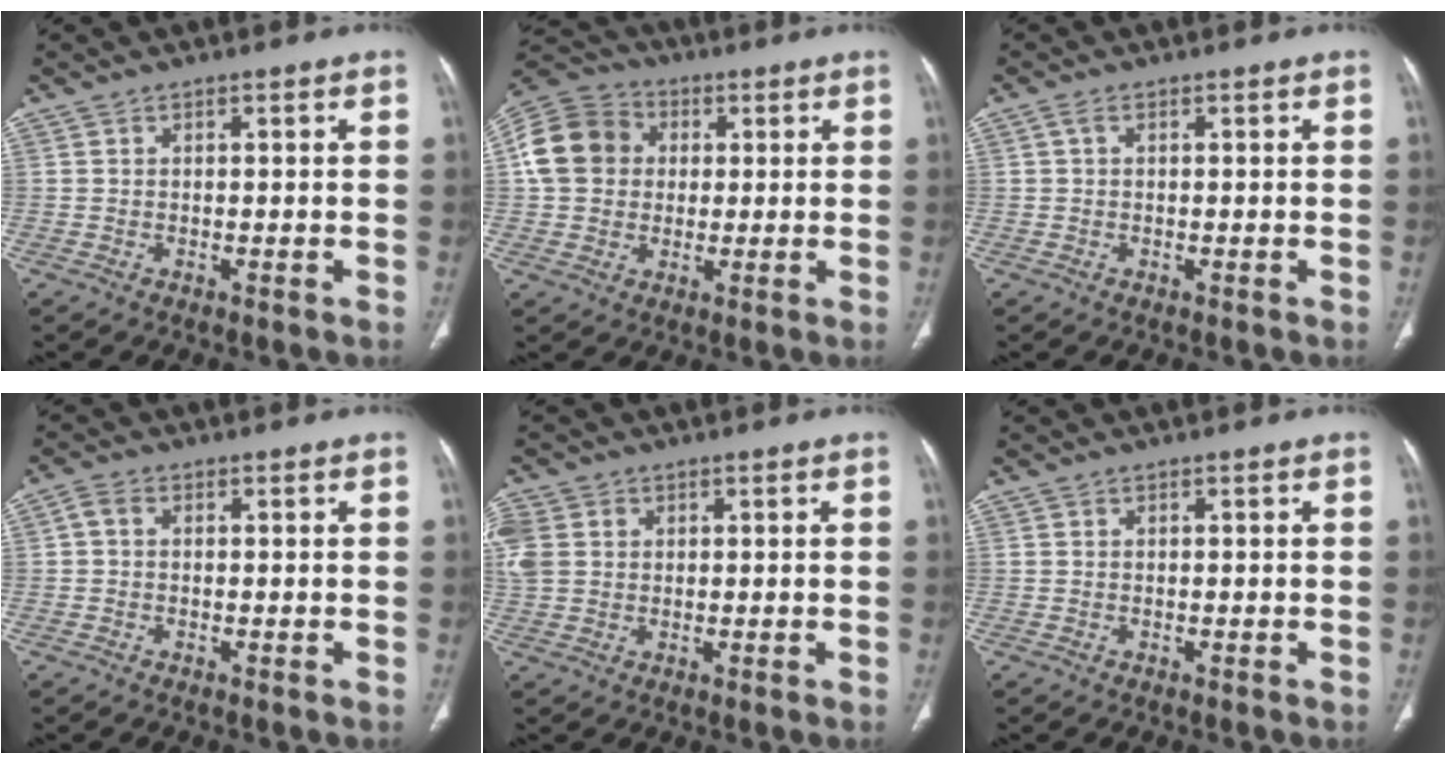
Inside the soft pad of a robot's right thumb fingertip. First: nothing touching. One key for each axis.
{"total": 12.7, "fx": 1.7, "fy": 10.9, "fz": 6.3, "tx": -0.114, "ty": 0.021, "tz": 0.019}
{"total": 1.0, "fx": 0.2, "fy": 0.5, "fz": 0.8, "tx": -0.019, "ty": 0.005, "tz": 0.002}
{"total": 2.0, "fx": 0.1, "fy": 1.5, "fz": 1.4, "tx": -0.027, "ty": 0.007, "tz": -0.002}
{"total": 7.8, "fx": 1.6, "fy": 6.3, "fz": 4.4, "tx": -0.125, "ty": 0.013, "tz": 0.036}
{"total": 0.0}